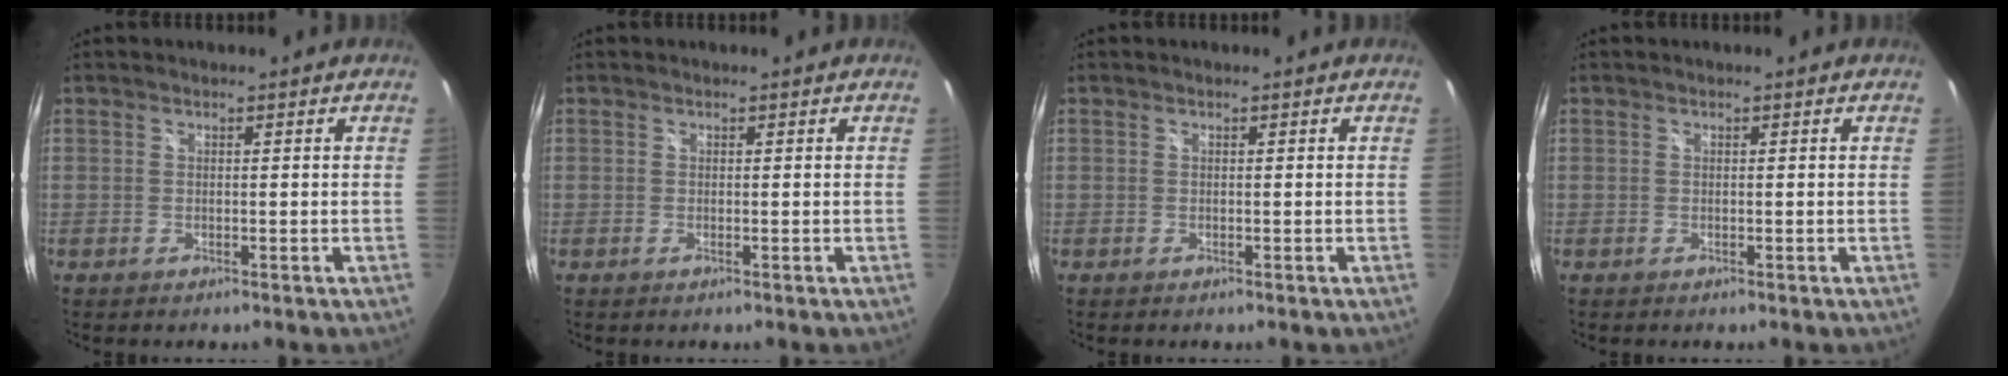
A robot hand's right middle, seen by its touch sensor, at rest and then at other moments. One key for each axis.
{"total": 0.0}
{"total": 0.0}
{"total": 0.0}